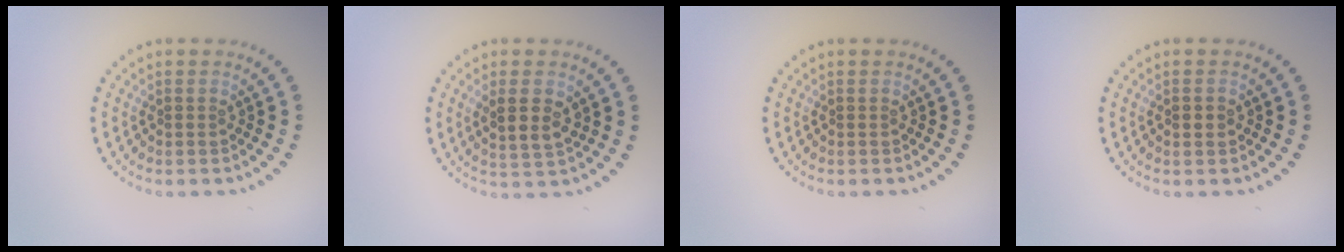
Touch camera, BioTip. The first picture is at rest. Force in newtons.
{"total": 2.8, "press": 2.7, "slide": 0.8}
{"total": 0.0}
{"total": 1.4, "press": 1.4, "slide": 0.1}